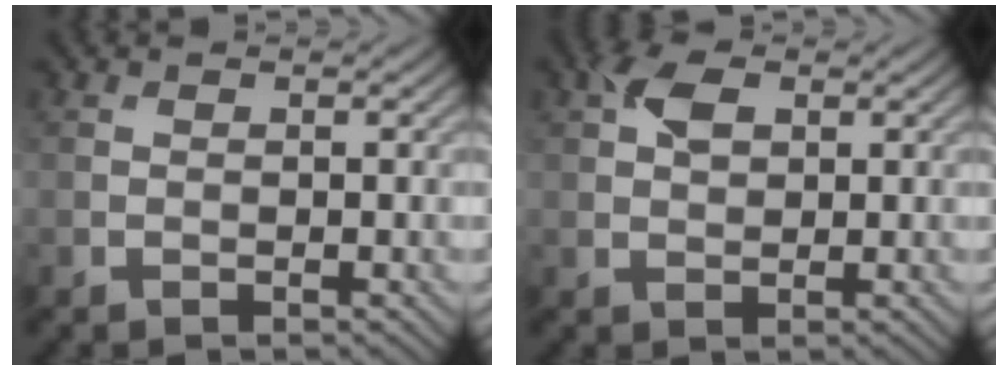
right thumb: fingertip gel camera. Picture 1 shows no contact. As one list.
[{"total": 3.6, "force": [1.4, 2.2, 2.5], "torque": [-0.054, 0.008, 0.022]}]